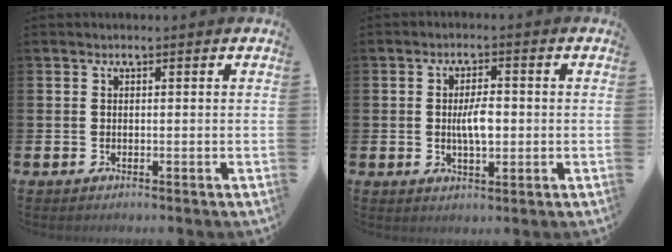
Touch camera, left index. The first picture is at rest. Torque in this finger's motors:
{"motor_torque": [0.15, 0.14, 0.25, 0.13]}